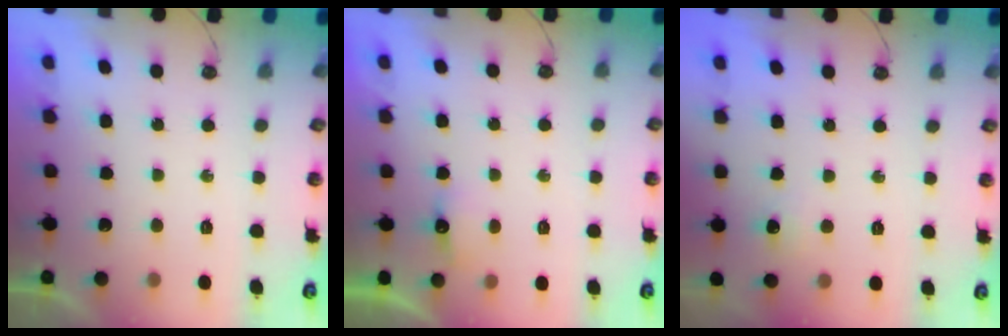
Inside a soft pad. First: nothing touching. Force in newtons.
{"total": 3.9, "press": 3.9, "slide": 0.7}
{"total": 4.2, "press": 4.2, "slide": 0.5}